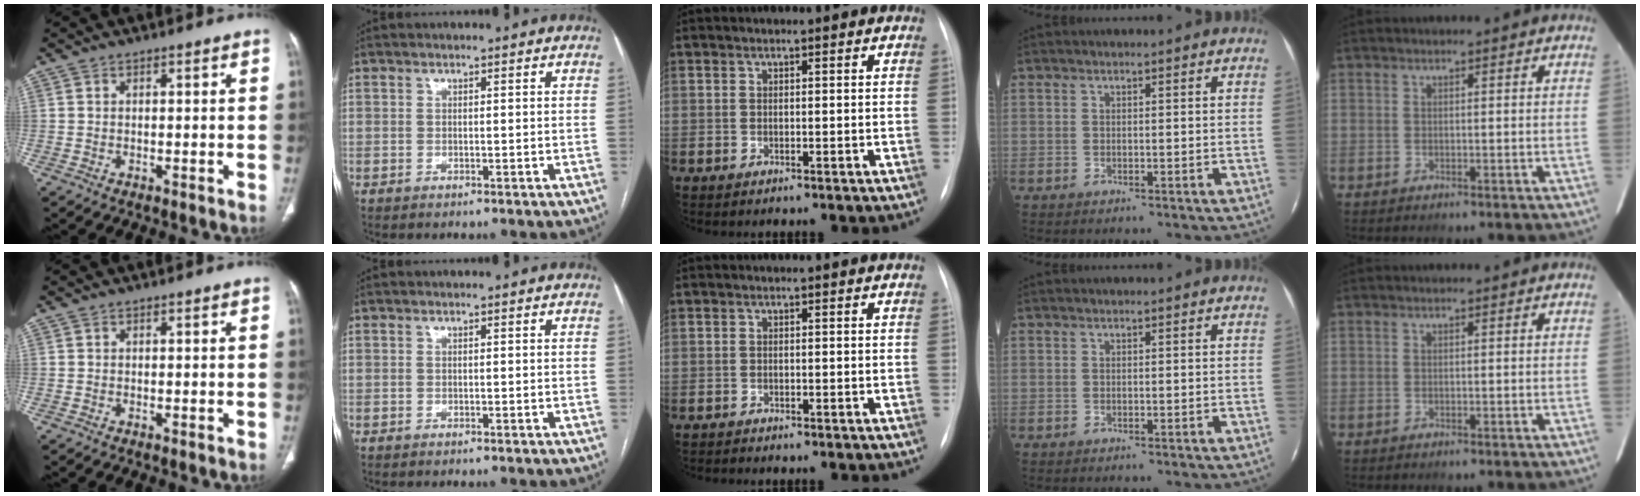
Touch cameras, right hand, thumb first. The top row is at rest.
{"middle": {"total": 0.5, "force": [-0.5, -0.1, -0.1], "torque": [-0.003, -0.005, -0.010]}}